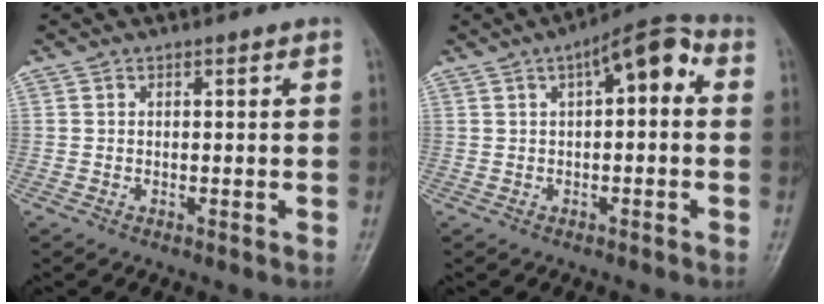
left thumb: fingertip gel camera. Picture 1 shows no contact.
{"total": 8.8, "force": [2.2, 3.6, 7.7], "torque": [-0.092, 0.030, 0.020]}